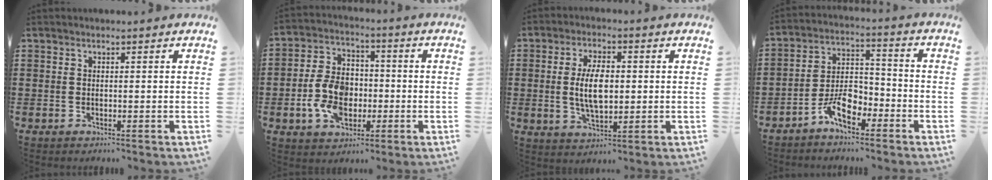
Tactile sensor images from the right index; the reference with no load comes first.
{"total": 9.4, "force": [-2.2, 6.4, 6.5], "torque": [-0.159, 0.007, -0.044]}
{"total": 7.1, "force": [0.1, 3.1, 6.4], "torque": [-0.127, -0.001, -0.005]}
{"total": 7.1, "force": [-4.5, 3.6, 4.1], "torque": [-0.085, 0.017, -0.084]}